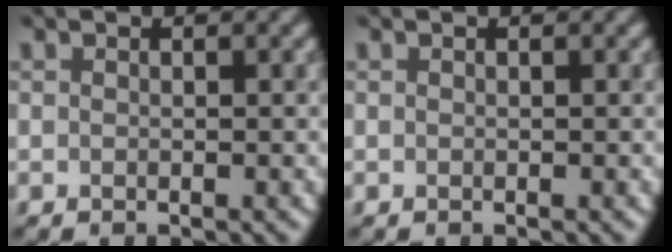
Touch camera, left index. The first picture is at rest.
{"total": 0.0}